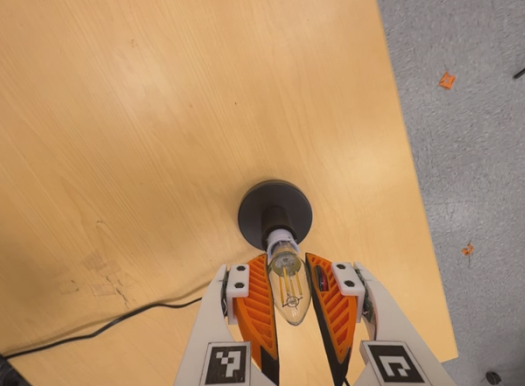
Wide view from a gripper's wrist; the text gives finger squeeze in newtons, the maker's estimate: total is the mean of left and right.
{"total": 11.2, "left": 10.8, "right": 11.6}